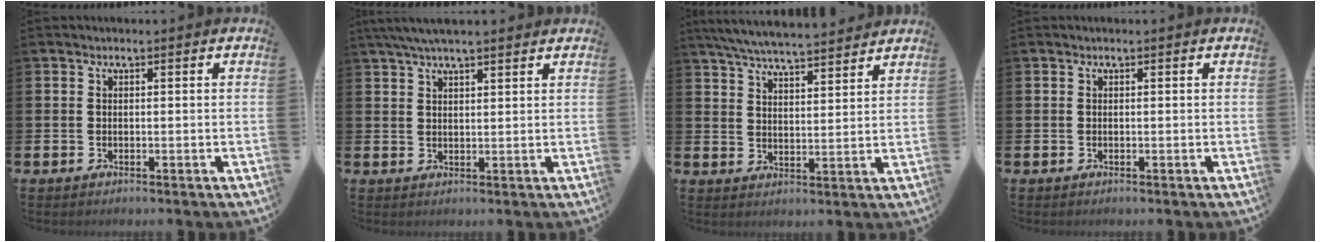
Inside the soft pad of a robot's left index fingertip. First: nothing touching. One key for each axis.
{"total": 4.4, "fx": 3.8, "fy": 0.8, "fz": 2.2, "tx": -0.048, "ty": -0.006, "tz": 0.068}
{"total": 6.3, "fx": 6.1, "fy": 0.3, "fz": 1.3, "tx": -0.050, "ty": -0.036, "tz": 0.110}
{"total": 0.0}